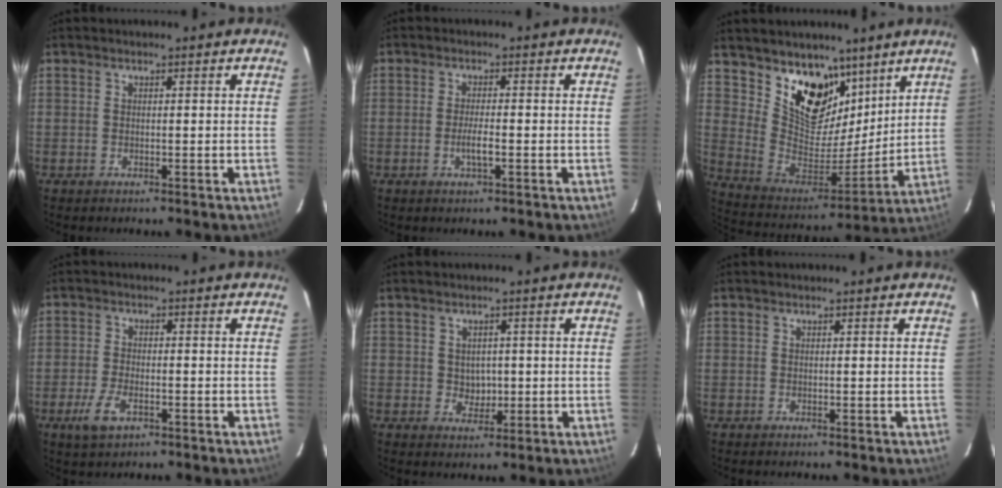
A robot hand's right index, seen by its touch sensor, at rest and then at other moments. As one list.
[{"total": 2.6, "force": [-1.0, 0.2, 2.4], "torque": [-0.048, -0.005, -0.017]}, {"total": 16.1, "force": [10.6, 10.1, 6.7], "torque": [-0.138, -0.011, 0.201]}, {"total": 5.5, "force": [-2.8, 2.5, 4.1], "torque": [-0.101, -0.007, -0.052]}, {"total": 2.8, "force": [0.2, 2.7, 0.9], "torque": [-0.015, 0.004, 0.010]}, {"total": 0.0}]